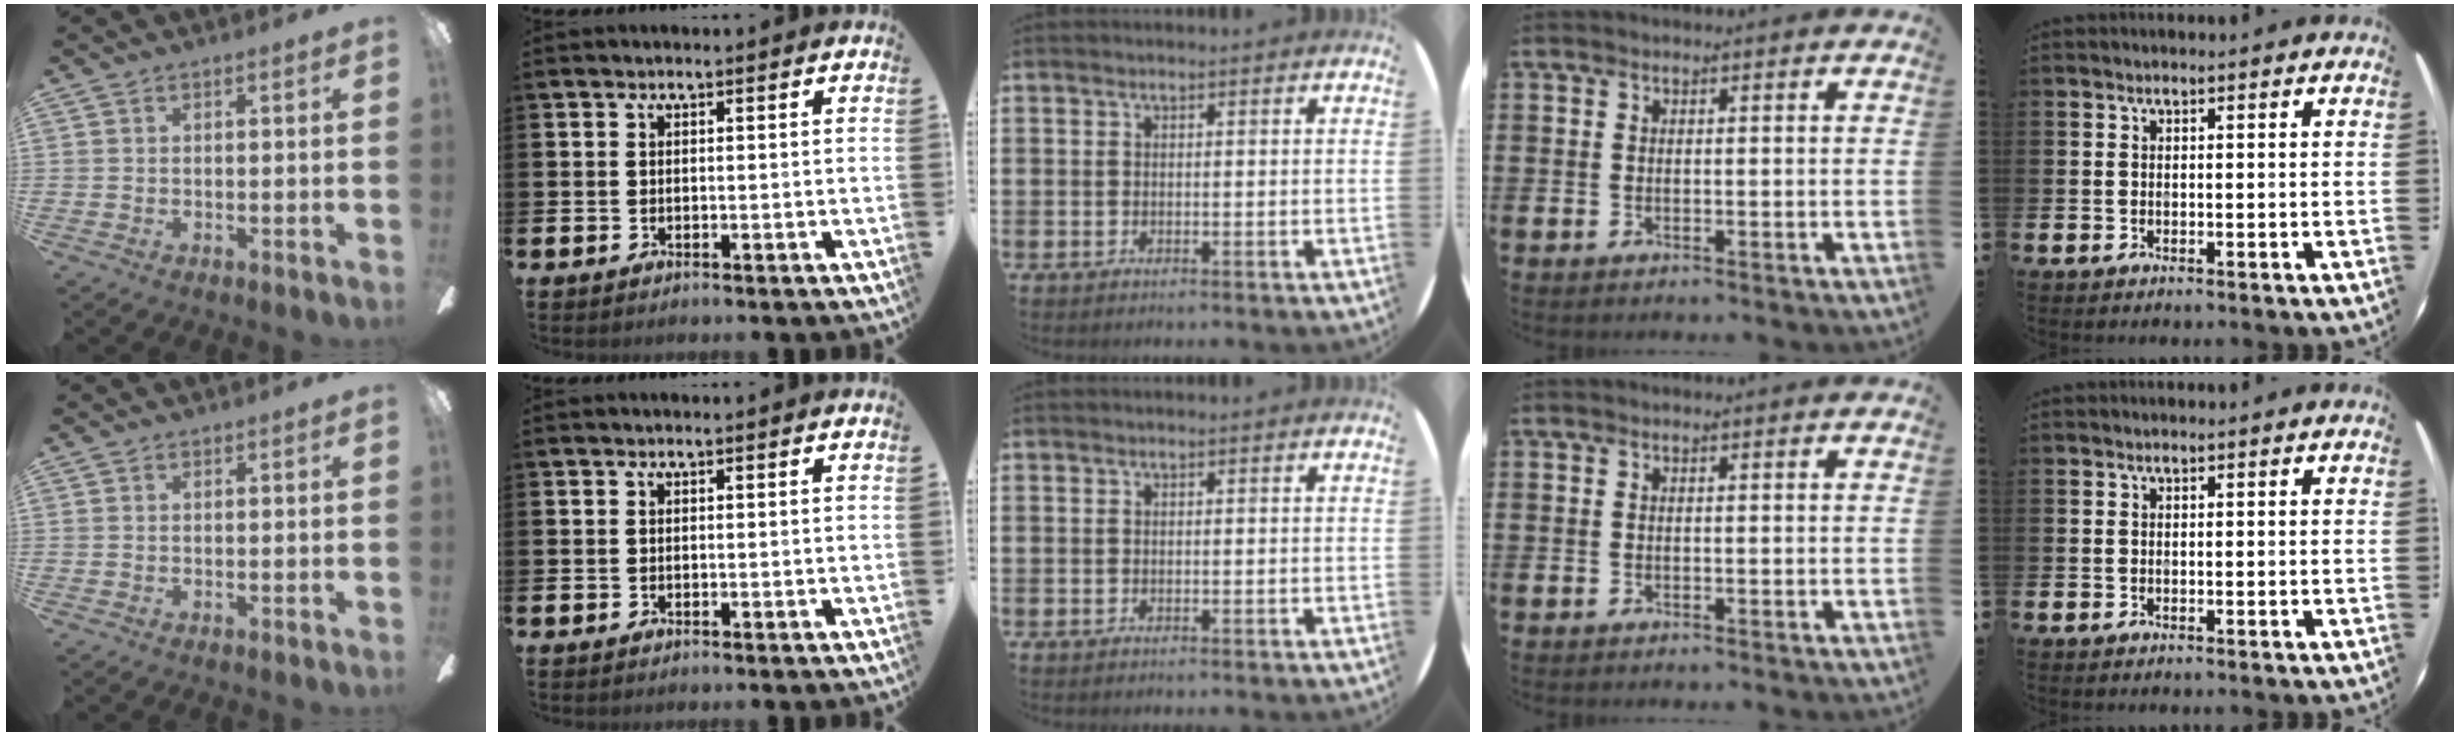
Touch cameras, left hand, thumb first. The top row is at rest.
{}